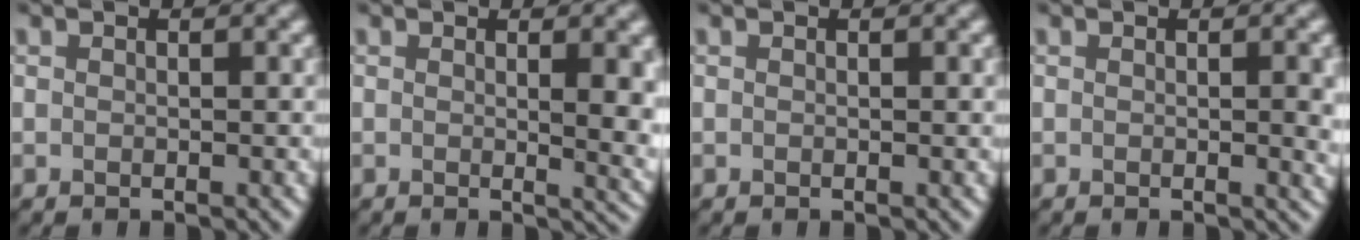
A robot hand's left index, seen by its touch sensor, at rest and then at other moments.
{"total": 5.0, "force": [0.6, 1.7, 4.7], "torque": [-0.042, -0.004, 0.013]}
{"total": 0.0}
{"total": 2.7, "force": [0.0, 0.7, 2.6], "torque": [-0.025, 0.000, -0.002]}